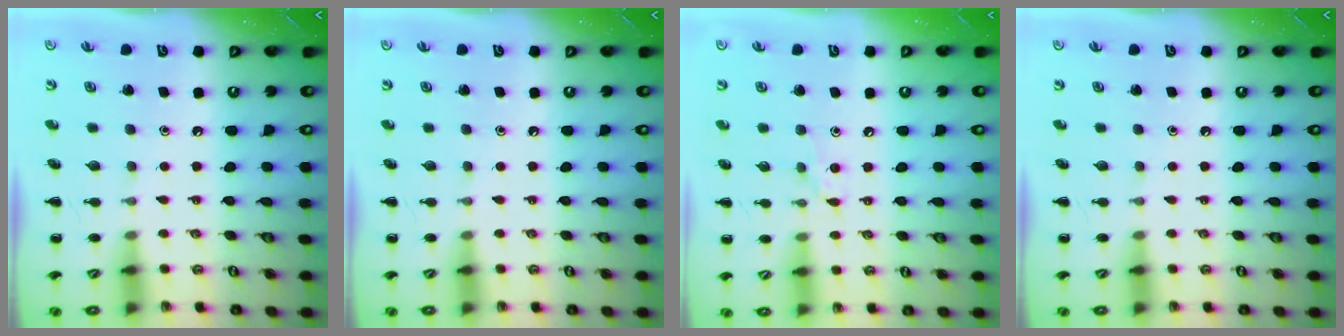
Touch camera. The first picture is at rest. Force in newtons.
{"total": 0.0}
{"total": 6.5, "press": 6.2, "slide": 2.2}
{"total": 0.0}